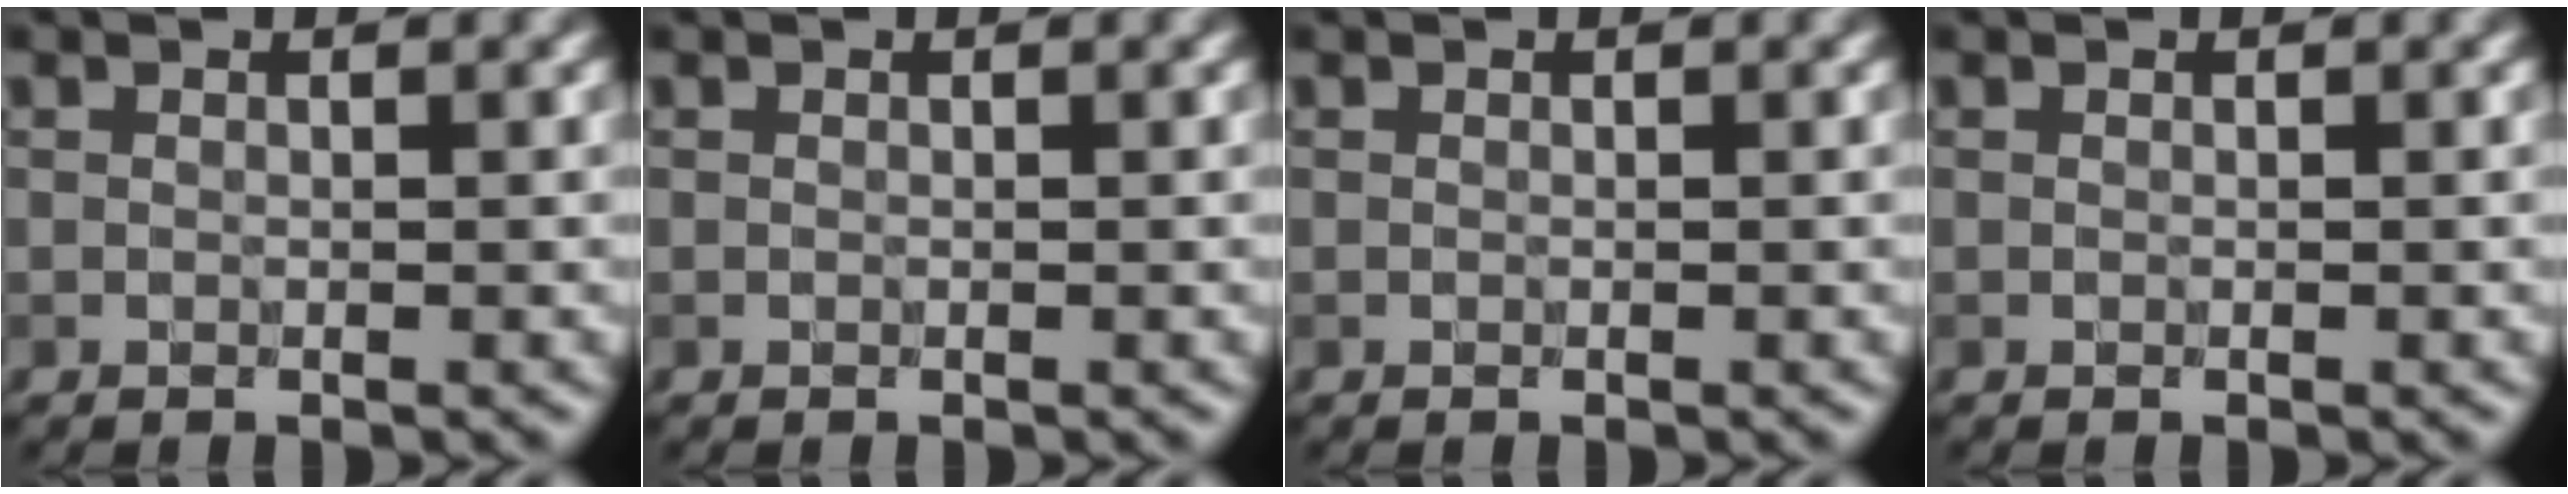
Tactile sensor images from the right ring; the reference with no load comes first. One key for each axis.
{"total": 0.0}
{"total": 0.0}
{"total": 0.0}